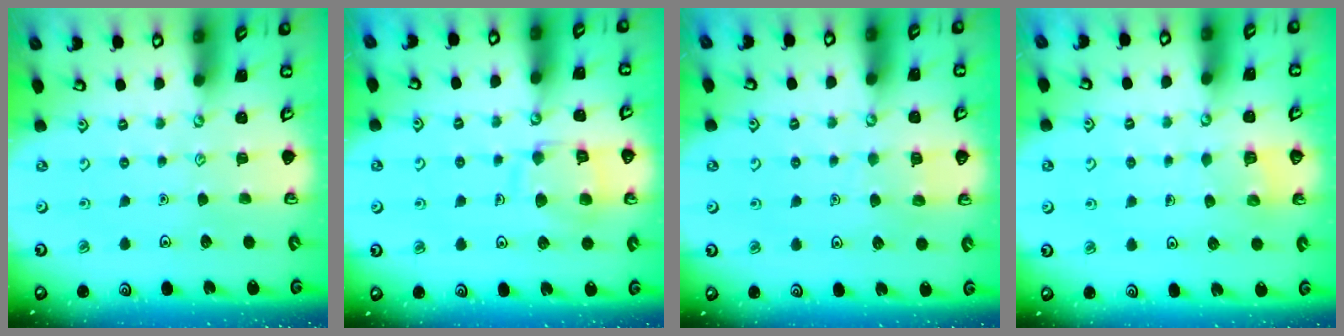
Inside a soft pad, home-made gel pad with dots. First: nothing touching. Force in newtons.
{"total": 11.4, "press": 11.3, "slide": 1.0}
{"total": 4.9, "press": 4.9, "slide": 0.4}
{"total": 3.2, "press": 3.2, "slide": 0.2}